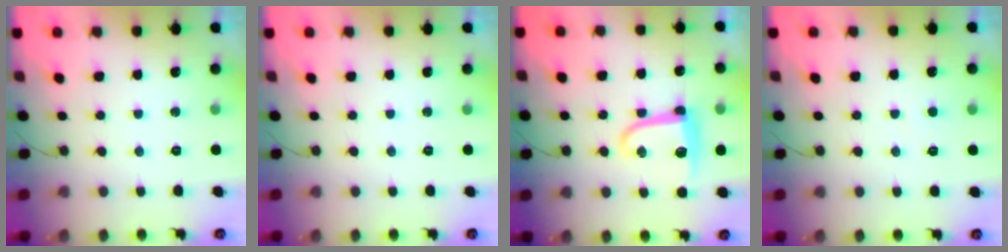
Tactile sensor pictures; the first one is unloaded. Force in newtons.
{"total": 0.0}
{"total": 11.5, "press": 11.5, "slide": 0.6}
{"total": 2.4, "press": 2.4, "slide": 0.2}